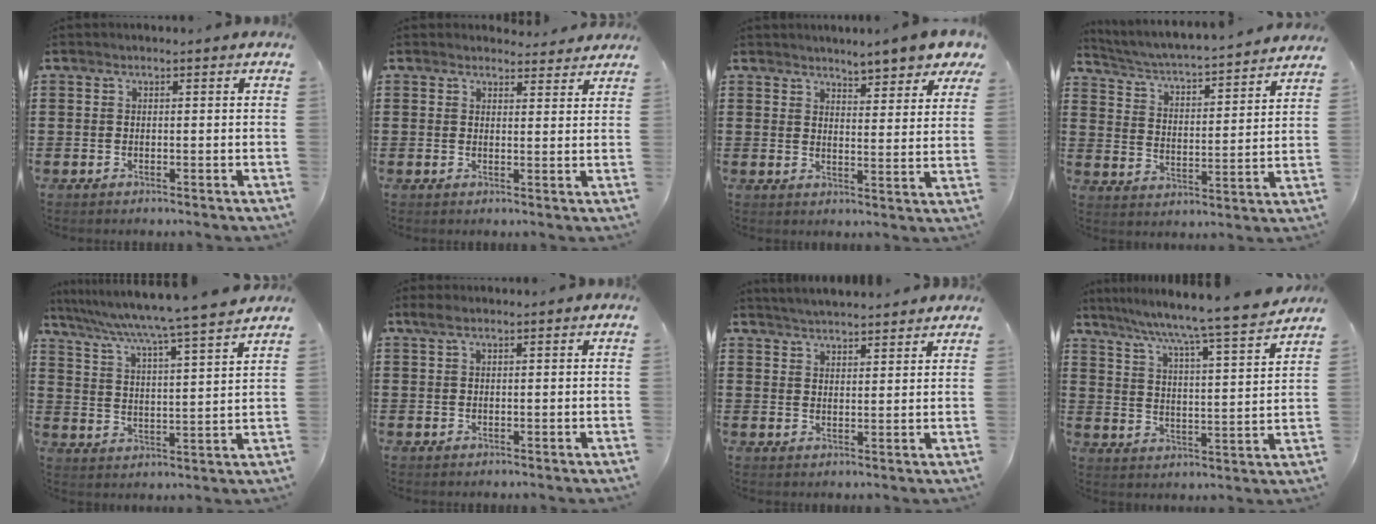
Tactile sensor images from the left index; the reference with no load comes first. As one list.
[{"total": 2.7, "force": [2.6, 0.7, 0.3], "torque": [-0.005, -0.009, 0.047]}, {"total": 5.6, "force": [5.2, 0.1, 2.0], "torque": [-0.041, -0.023, 0.090]}, {"total": 3.5, "force": [3.4, -0.5, 0.9], "torque": [-0.036, -0.037, 0.047]}, {"total": 5.5, "force": [4.8, -1.4, 2.4], "torque": [-0.069, -0.048, 0.069]}, {"total": 1.6, "force": [0.7, 0.4, 1.3], "torque": [-0.027, 0.003, 0.013]}, {"total": 3.2, "force": [3.2, -0.4, 0.0], "torque": [-0.009, -0.012, 0.058]}, {"total": 6.4, "force": [5.7, -1.1, 2.8], "torque": [-0.079, -0.051, 0.085]}]